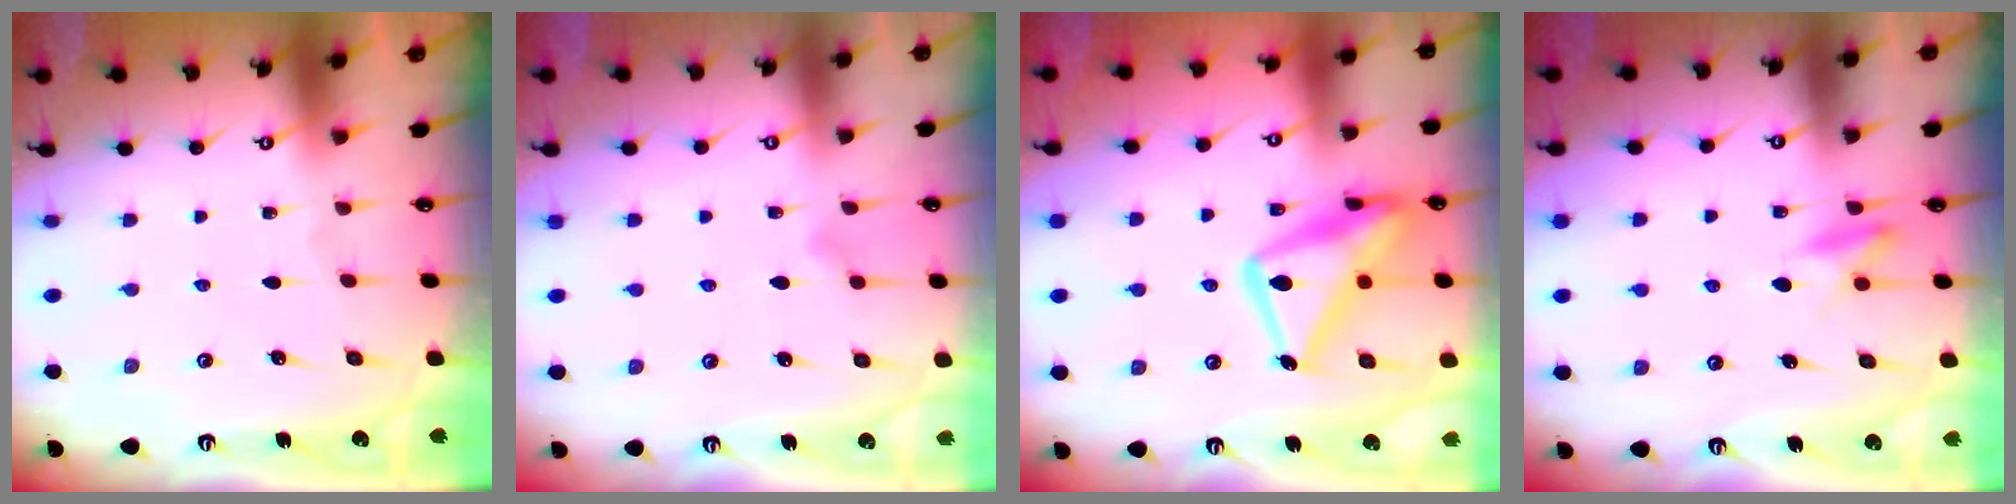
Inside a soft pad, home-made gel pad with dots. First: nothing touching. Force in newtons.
{"total": 7.5, "press": 7.4, "slide": 1.1}
{"total": 18.6, "press": 18.5, "slide": 1.3}
{"total": 9.1, "press": 9.0, "slide": 1.4}